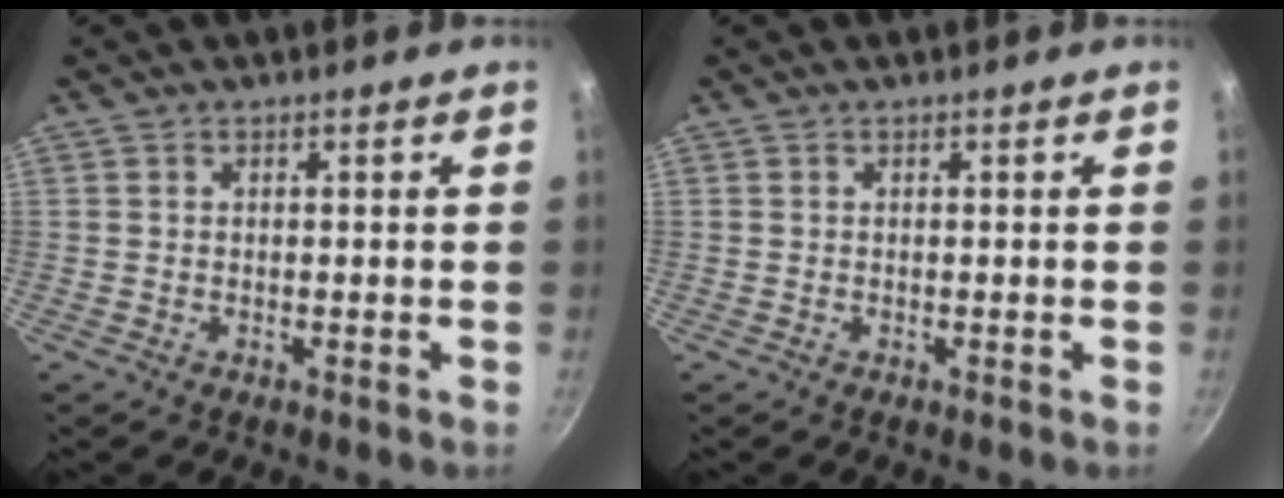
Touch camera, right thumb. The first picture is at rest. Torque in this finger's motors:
{"motor_torque": [-0.25, 0.25, 0.00, 0.00, 0.00]}